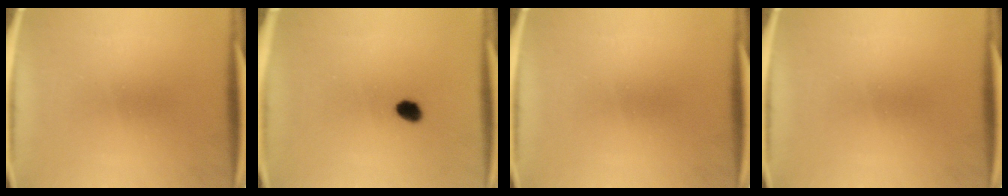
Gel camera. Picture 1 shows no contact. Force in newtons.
{"total": 2.7}
{"total": 0.0}
{"total": 0.0}